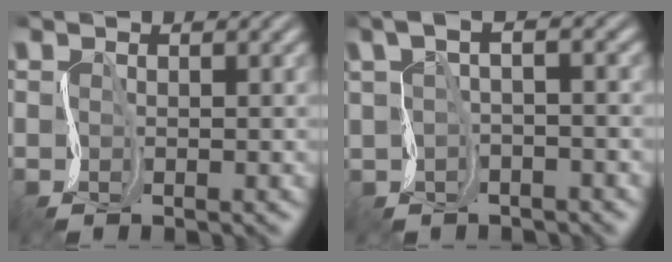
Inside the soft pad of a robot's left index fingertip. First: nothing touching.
{"total": 1.8, "force": [1.2, 0.4, 1.3], "torque": [-0.033, 0.012, 0.023]}